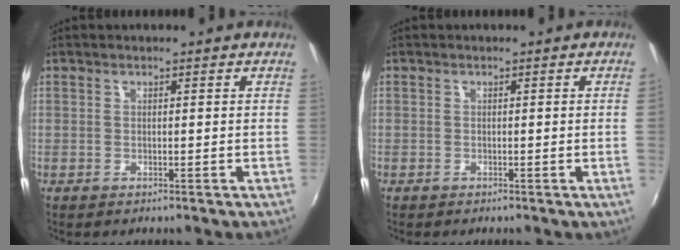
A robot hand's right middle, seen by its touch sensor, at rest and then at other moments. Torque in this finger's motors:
{"motor_torque": [0.51, -0.41, -0.91, -0.21]}